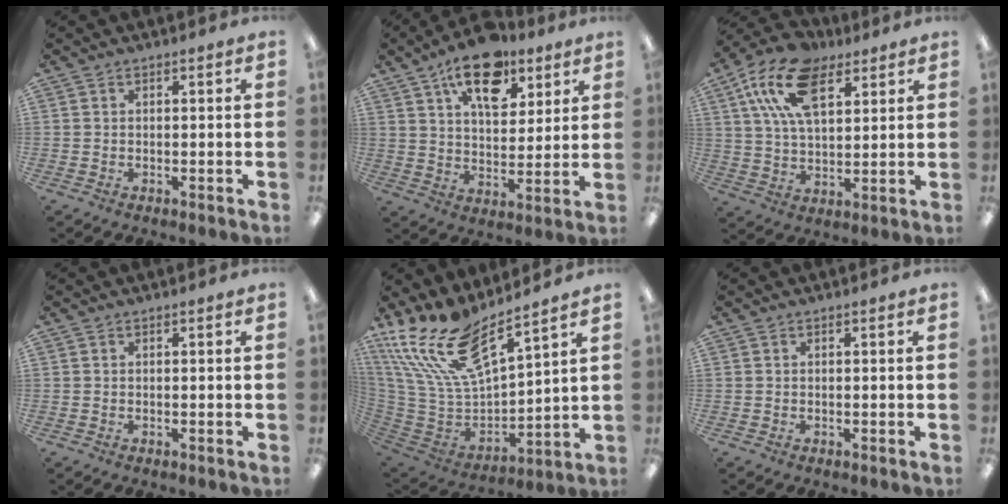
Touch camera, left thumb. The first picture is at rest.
{"total": 15.7, "force": [9.9, 8.1, 9.1], "torque": [-0.128, -0.044, 0.171]}
{"total": 18.0, "force": [9.1, 10.0, 11.9], "torque": [-0.230, -0.016, 0.162]}
{"total": 0.0}
{"total": 19.5, "force": [14.1, 7.1, 11.5], "torque": [-0.253, -0.101, 0.250]}
{"total": 0.0}